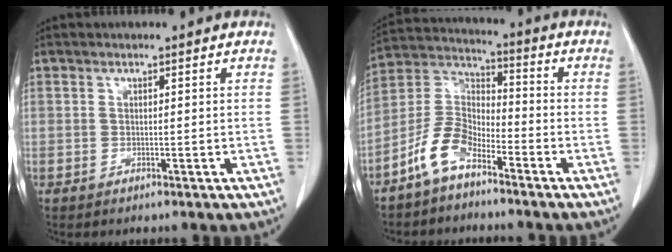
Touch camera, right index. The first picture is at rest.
{"total": 8.2, "force": [-5.7, 3.7, 4.7], "torque": [-0.110, 0.020, -0.120]}